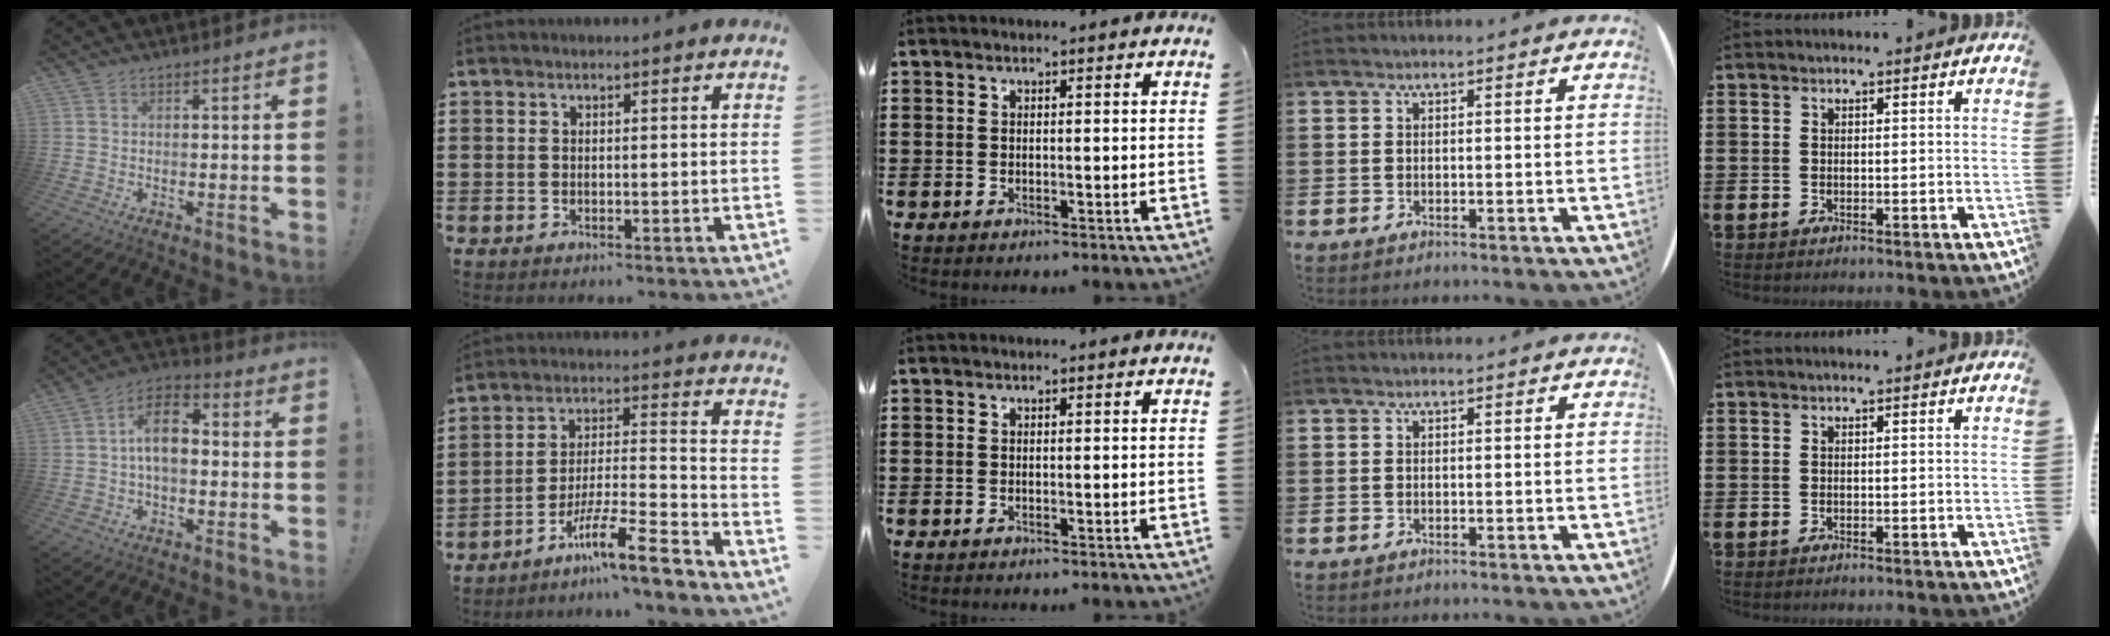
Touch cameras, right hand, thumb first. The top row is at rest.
{"thumb": {"total": 10.7, "force": [0.4, 6.1, 8.7], "torque": [-0.153, 0.011, 0.010]}, "index": {"total": 10.8, "force": [-8.3, 1.0, 6.9], "torque": [-0.114, 0.013, -0.158]}}